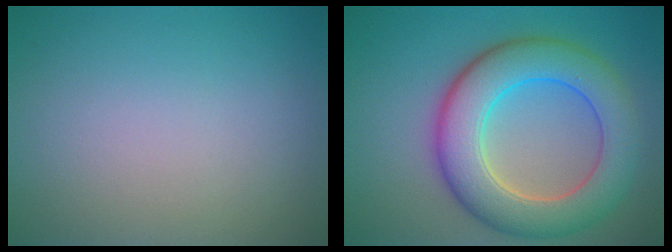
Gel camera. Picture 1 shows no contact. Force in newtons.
{"total": 8.8, "press": 8.8, "slide": 0.1}